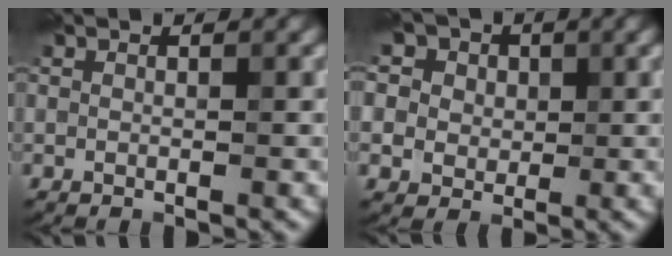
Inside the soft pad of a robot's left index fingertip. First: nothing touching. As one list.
[{"total": 13.1, "force": [6.4, 9.6, 6.2], "torque": [-0.151, 0.046, 0.081]}]